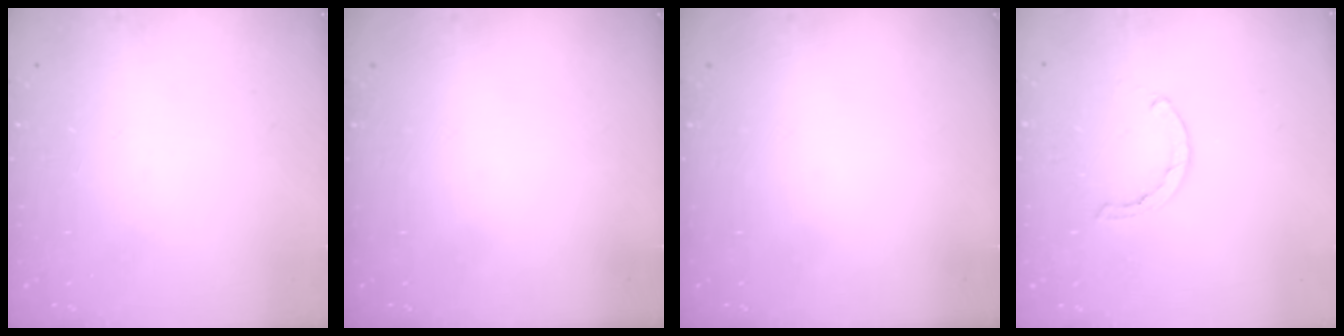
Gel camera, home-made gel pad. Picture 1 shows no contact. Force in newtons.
{"total": 0.0}
{"total": 0.0}
{"total": 1.6, "press": 1.5, "slide": 0.4}